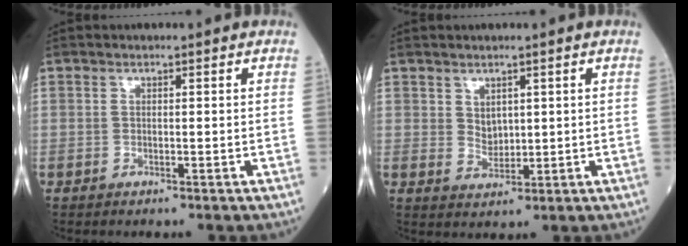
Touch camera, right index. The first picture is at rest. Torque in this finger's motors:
{"motor_torque": [0.10, 0.03, 0.03, 0.00]}